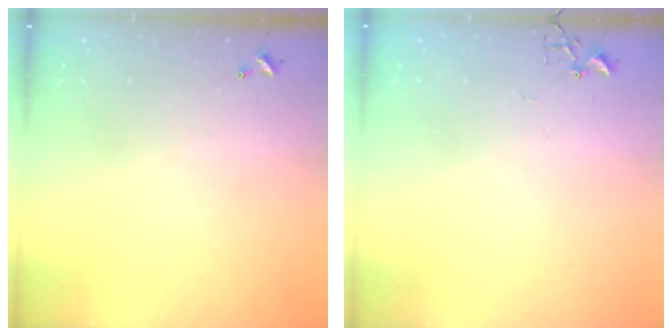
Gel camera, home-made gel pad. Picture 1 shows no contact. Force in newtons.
{"total": 3.3, "press": 3.3, "slide": 0.5}